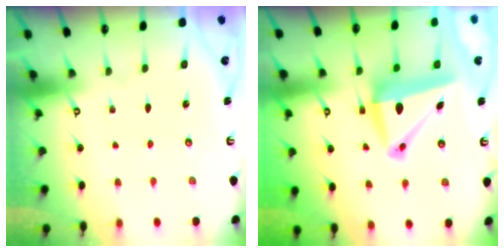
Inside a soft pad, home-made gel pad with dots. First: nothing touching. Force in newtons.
{"total": 11.4, "press": 11.0, "slide": 3.0}